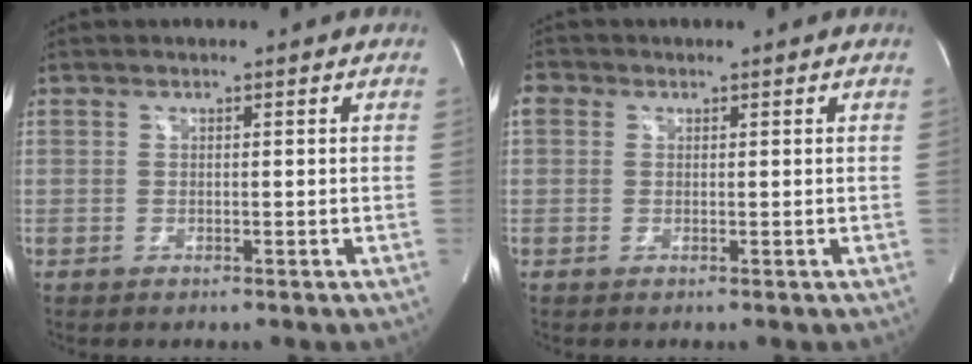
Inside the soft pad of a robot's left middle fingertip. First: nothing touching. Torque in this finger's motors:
{"motor_torque": [0.36, -0.24, 0.28, 0.05]}